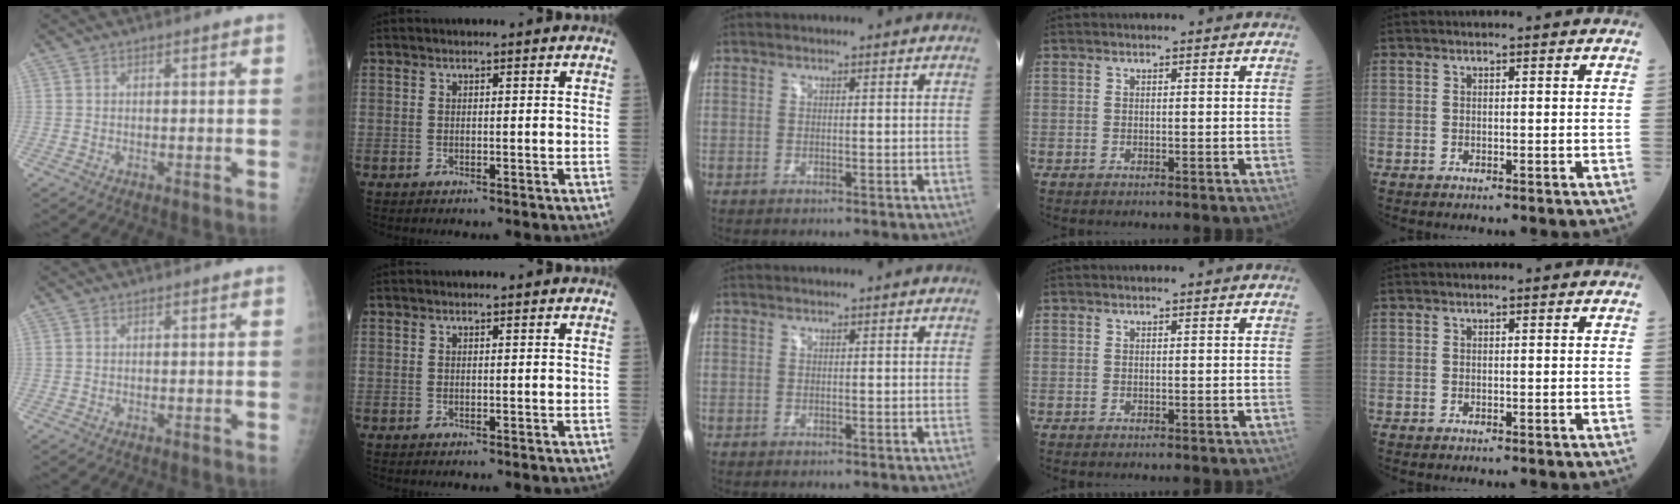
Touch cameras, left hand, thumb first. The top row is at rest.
{}